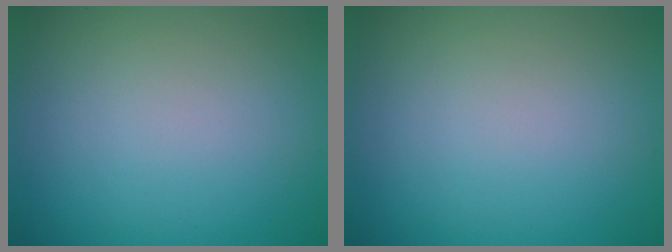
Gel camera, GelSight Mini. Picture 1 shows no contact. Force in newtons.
{"total": 0.0}